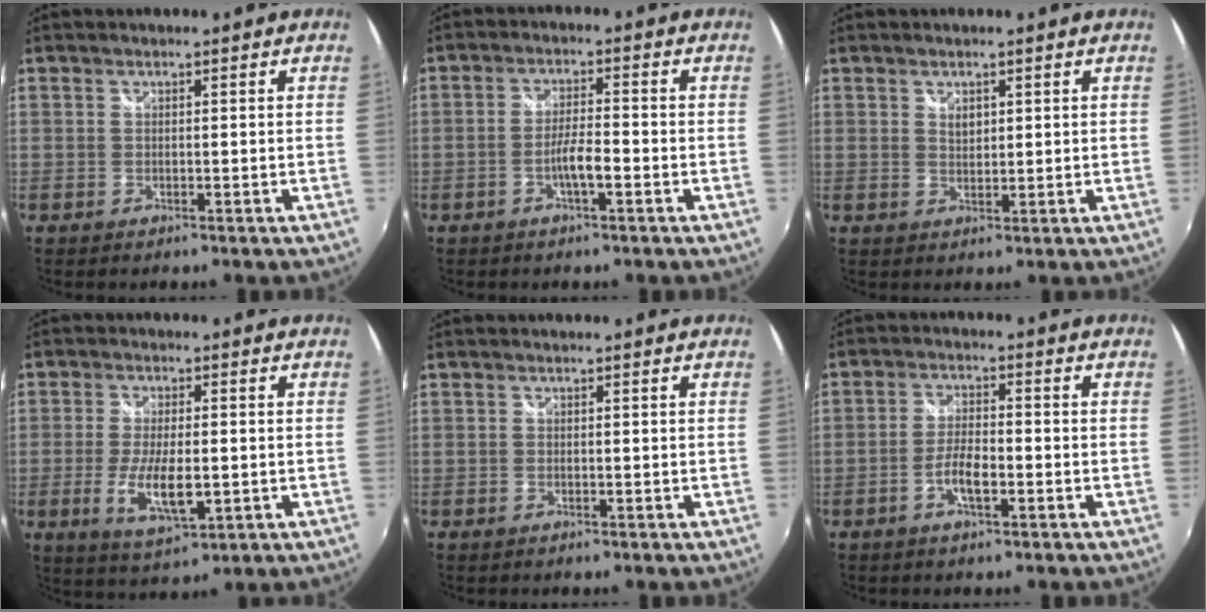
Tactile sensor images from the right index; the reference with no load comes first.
{"total": 4.3, "force": [-2.0, 0.7, 3.8], "torque": [-0.075, 0.000, -0.034]}
{"total": 2.1, "force": [1.0, 1.4, 1.2], "torque": [-0.015, 0.001, 0.018]}
{"total": 9.0, "force": [-2.1, 3.1, 8.1], "torque": [-0.162, -0.018, -0.034]}
{"total": 0.6, "force": [-0.4, 0.5, 0.2], "torque": [-0.004, -0.003, -0.008]}
{"total": 4.9, "force": [-2.2, 1.5, 4.1], "torque": [-0.087, 0.001, -0.040]}